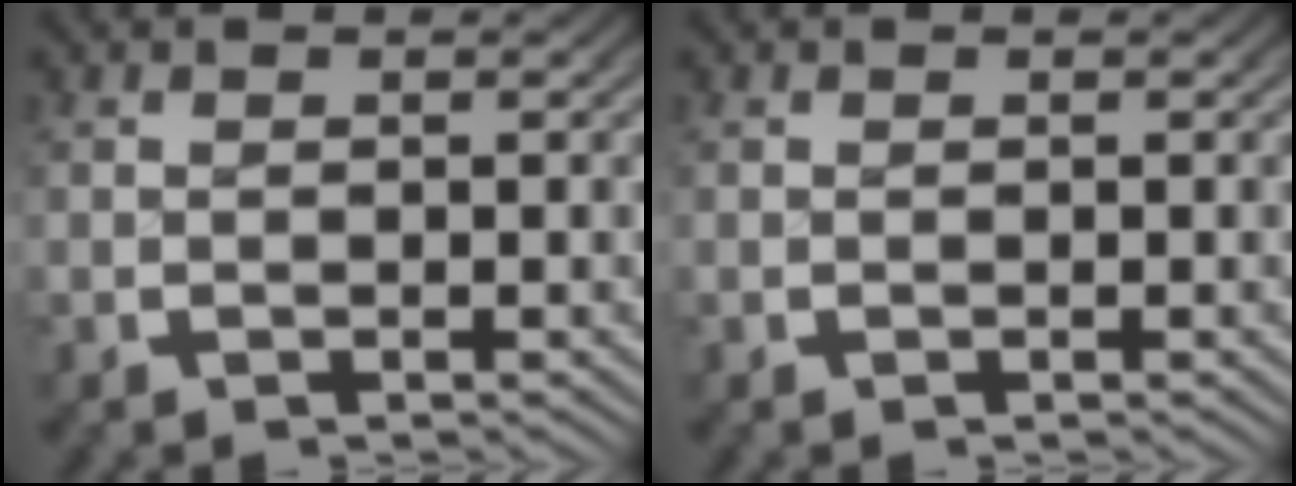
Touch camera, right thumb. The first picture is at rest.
{"total": 0.0}